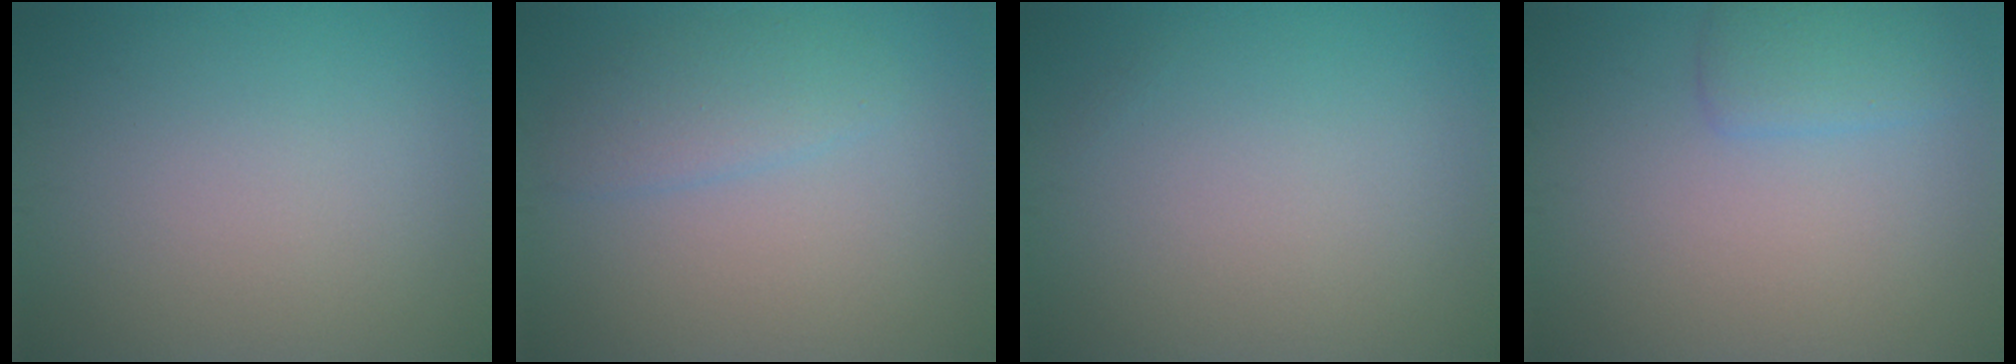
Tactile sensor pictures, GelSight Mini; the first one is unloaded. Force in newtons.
{"total": 2.3, "press": 2.3, "slide": 0.0}
{"total": 0.0}
{"total": 2.4, "press": 2.4, "slide": 0.1}